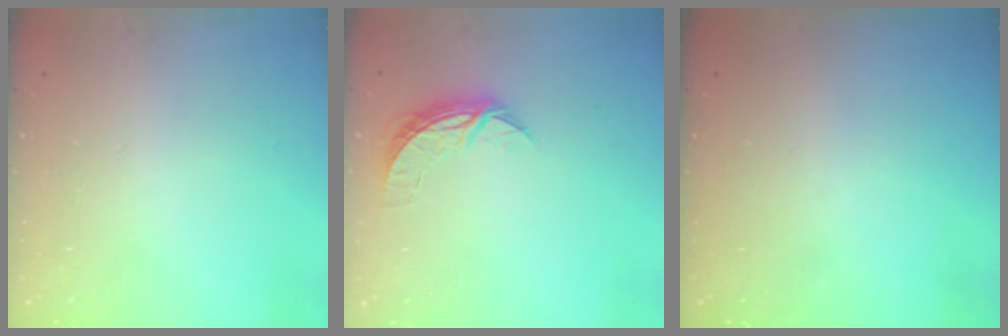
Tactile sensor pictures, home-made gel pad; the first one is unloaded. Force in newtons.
{"total": 6.6, "press": 6.5, "slide": 0.4}
{"total": 0.0}